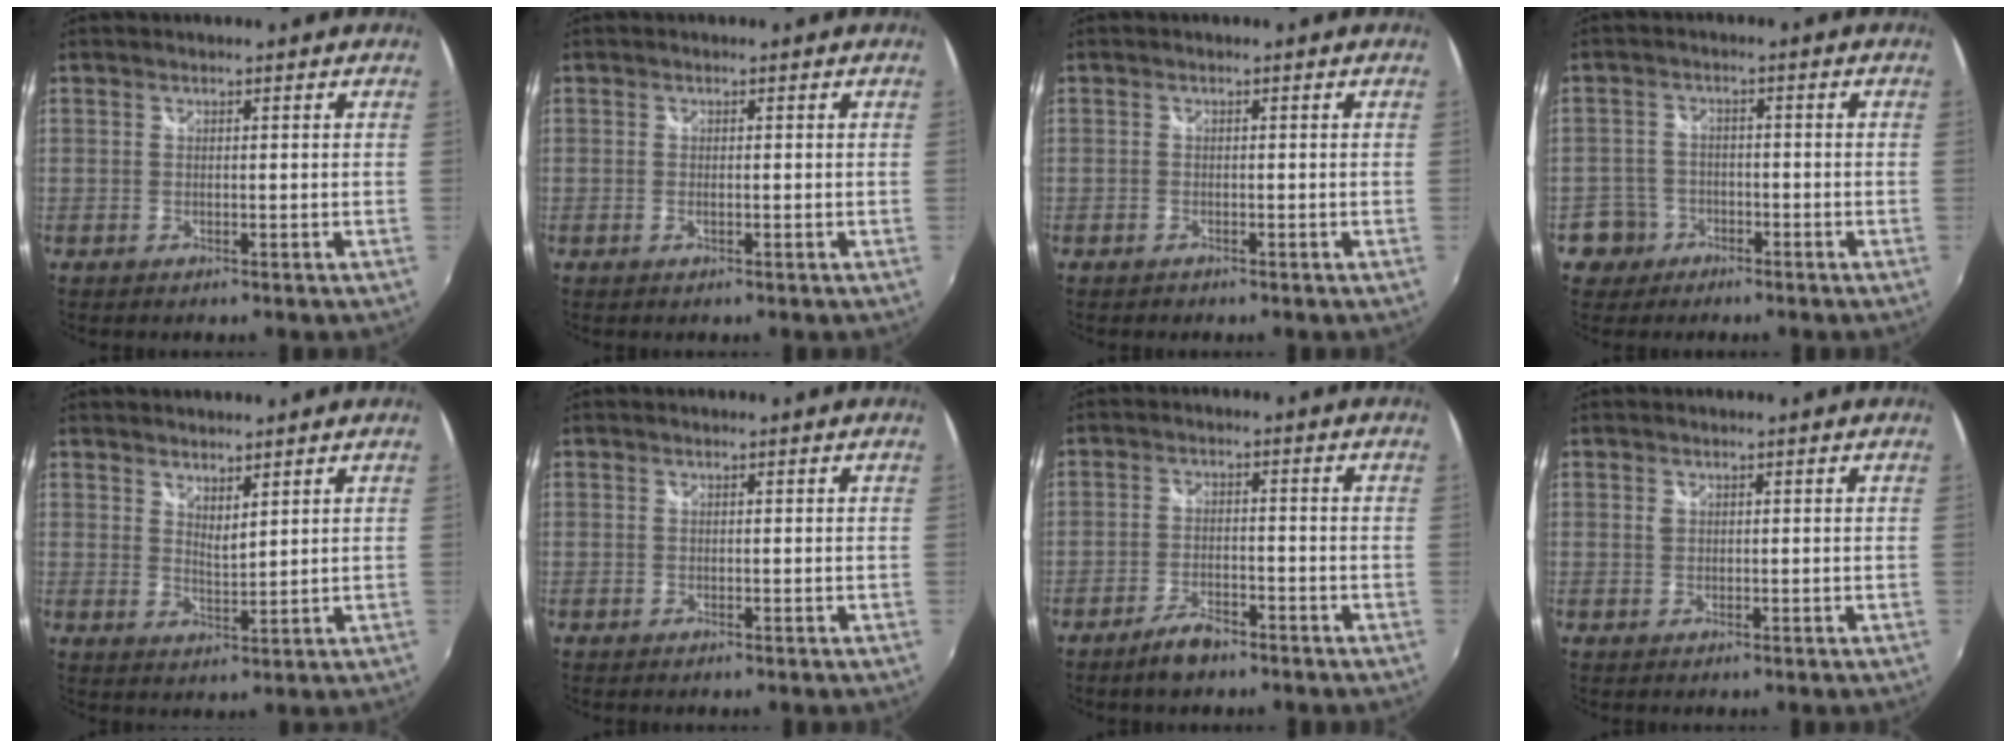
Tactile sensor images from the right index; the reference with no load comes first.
{"total": 0.6, "force": [-0.2, 0.0, 0.5], "torque": [-0.012, -0.001, -0.005]}
{"total": 0.9, "force": [-0.6, 0.6, 0.2], "torque": [-0.005, 0.000, -0.010]}
{"total": 5.1, "force": [-2.6, 4.4, 0.3], "torque": [-0.018, 0.018, -0.046]}
{"total": 3.5, "force": [2.9, 0.8, 1.7], "torque": [-0.026, -0.002, 0.049]}
{"total": 0.0}
{"total": 4.8, "force": [-3.8, 1.5, 2.6], "torque": [-0.065, 0.000, -0.067]}
{"total": 1.0, "force": [0.4, 0.9, 0.2], "torque": [0.000, 0.002, 0.004]}